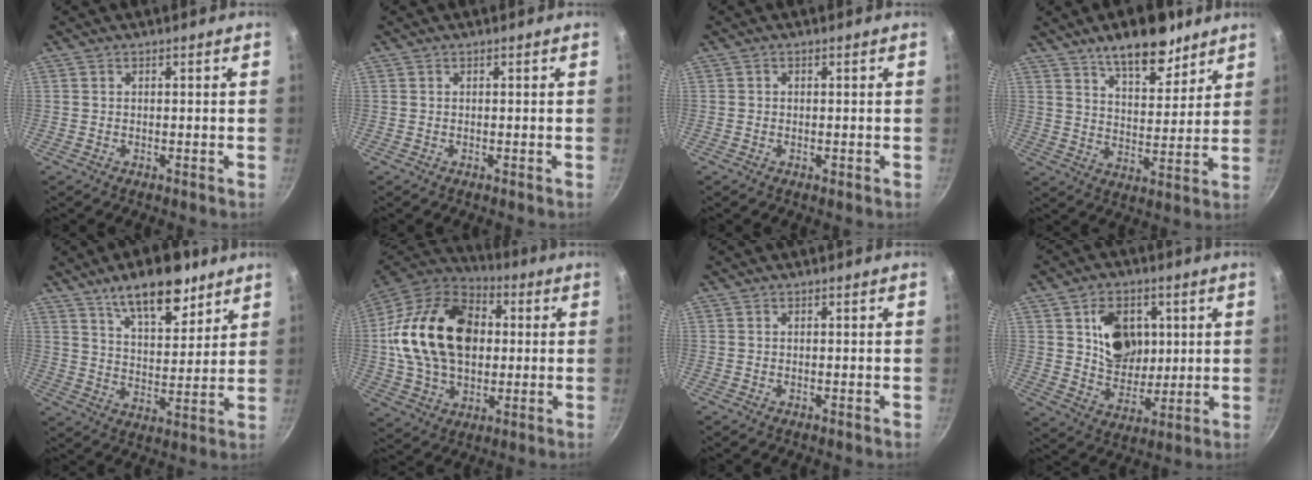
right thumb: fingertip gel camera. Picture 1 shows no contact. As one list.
[{"total": 0.0}, {"total": 0.6, "force": [-0.2, 0.4, 0.4], "torque": [-0.005, 0.002, -0.004]}, {"total": 12.5, "force": [8.8, 5.3, 7.2], "torque": [-0.071, -0.056, 0.136]}, {"total": 13.8, "force": [9.1, 5.8, 8.6], "torque": [-0.099, -0.052, 0.145]}, {"total": 24.8, "force": [2.7, 17.4, 17.6], "torque": [-0.299, 0.026, 0.041]}, {"total": 0.0}, {"total": 11.9, "force": [2.9, 9.1, 7.0], "torque": [-0.071, -0.016, 0.051]}]